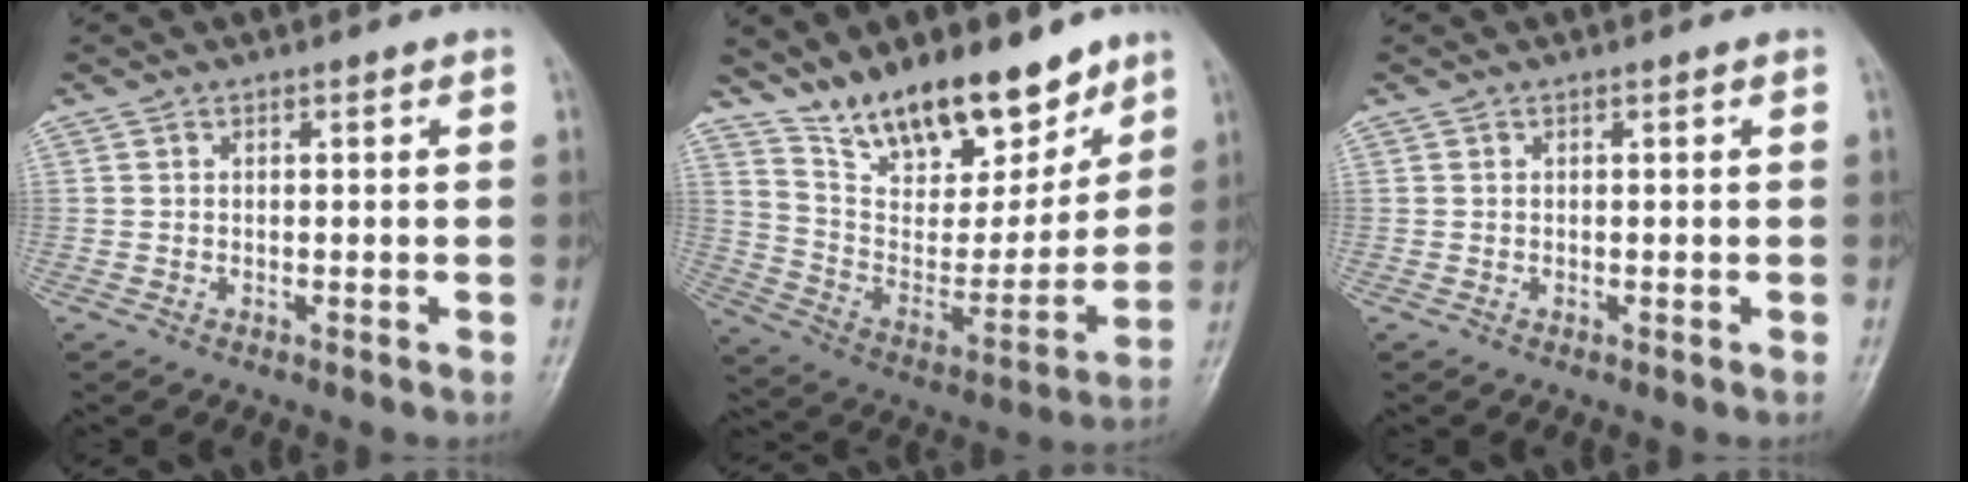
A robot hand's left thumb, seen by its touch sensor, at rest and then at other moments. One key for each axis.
{"total": 20.5, "fx": 15.0, "fy": 8.4, "fz": 11.0, "tx": -0.130, "ty": -0.083, "tz": 0.262}
{"total": 0.0}